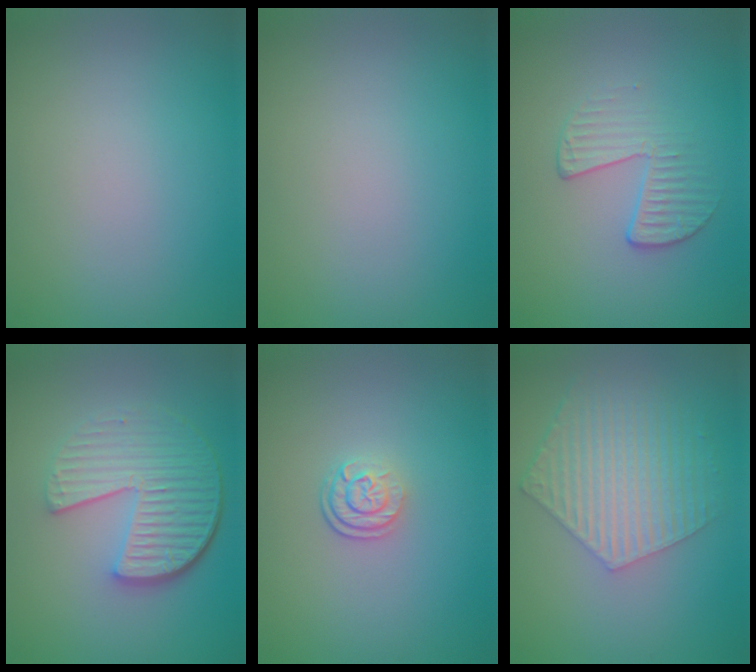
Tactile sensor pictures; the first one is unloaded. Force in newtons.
{"total": 0.0}
{"total": 2.2, "press": 1.3, "slide": 1.8}
{"total": 6.1, "press": 4.3, "slide": 4.3}
{"total": 2.6, "press": 1.9, "slide": 1.8}
{"total": 6.0, "press": 4.5, "slide": 4.0}